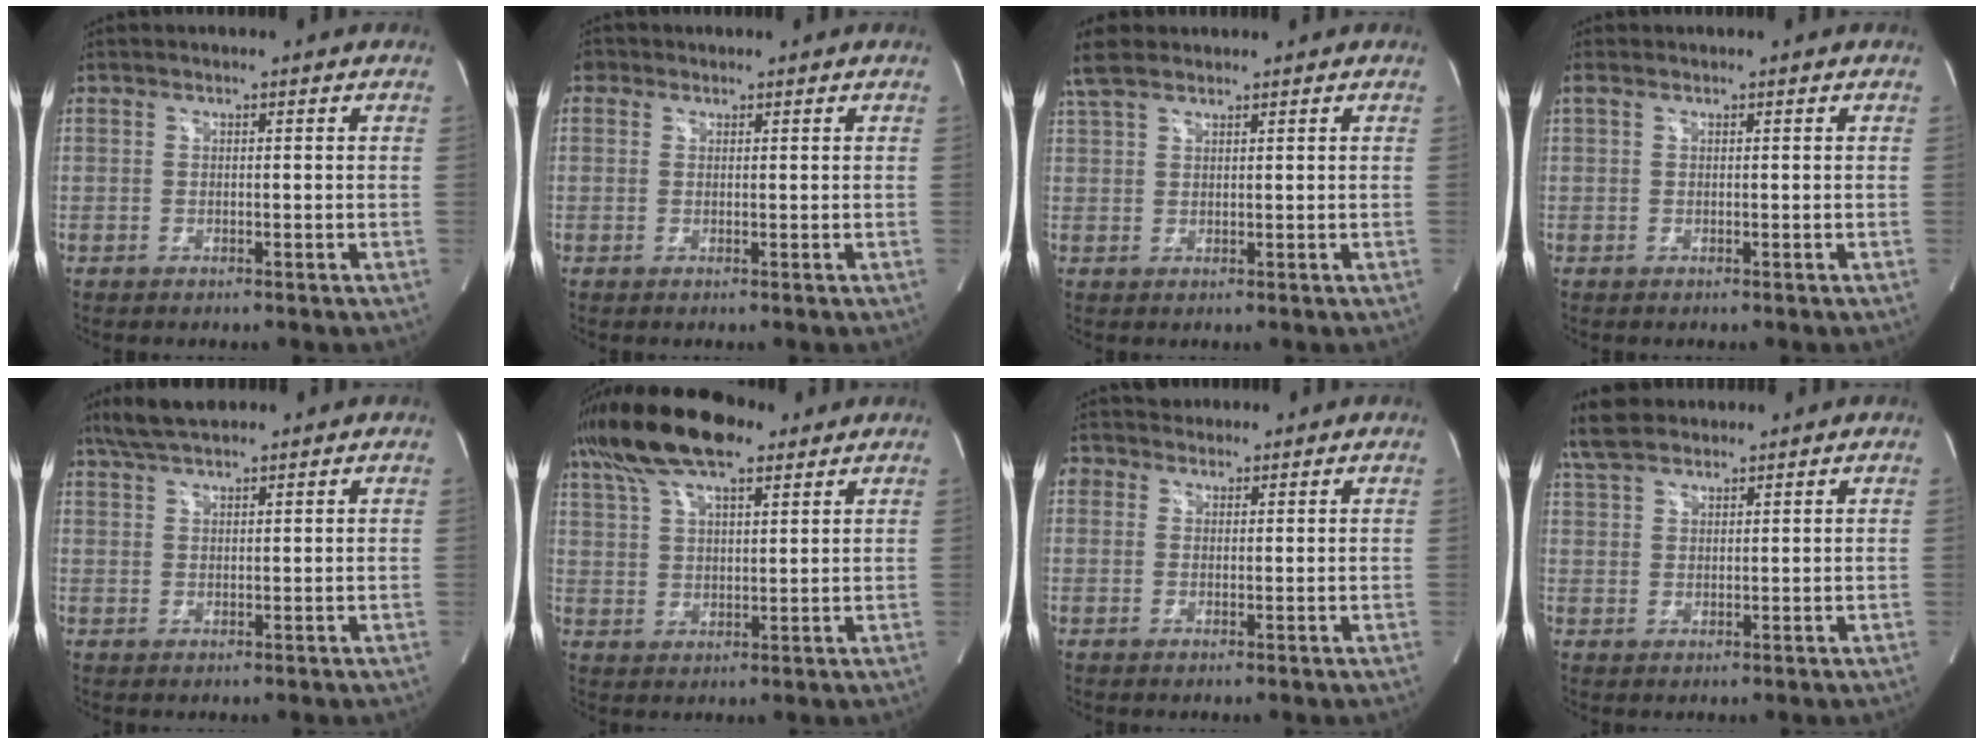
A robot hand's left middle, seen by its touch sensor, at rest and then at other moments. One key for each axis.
{"total": 1.5, "fx": 0.8, "fy": 1.3, "fz": 0.2, "tx": 0.002, "ty": 0.007, "tz": 0.009}
{"total": 5.1, "fx": 4.1, "fy": 1.7, "fz": 2.5, "tx": -0.065, "ty": 0.023, "tz": 0.085}
{"total": 0.9, "fx": 0.7, "fy": 0.4, "fz": 0.5, "tx": -0.019, "ty": 0.019, "tz": 0.016}
{"total": 5.6, "fx": 4.7, "fy": 1.1, "fz": 2.9, "tx": -0.062, "ty": 0.021, "tz": 0.088}
{"total": 13.8, "fx": 10.3, "fy": 4.0, "fz": 8.3, "tx": -0.172, "ty": 0.031, "tz": 0.186}
{"total": 3.1, "fx": 2.0, "fy": 2.3, "fz": 0.0, "tx": -0.001, "ty": 0.020, "tz": 0.033}
{"total": 7.3, "fx": 6.1, "fy": 2.5, "fz": 3.0, "tx": -0.075, "ty": 0.023, "tz": 0.123}